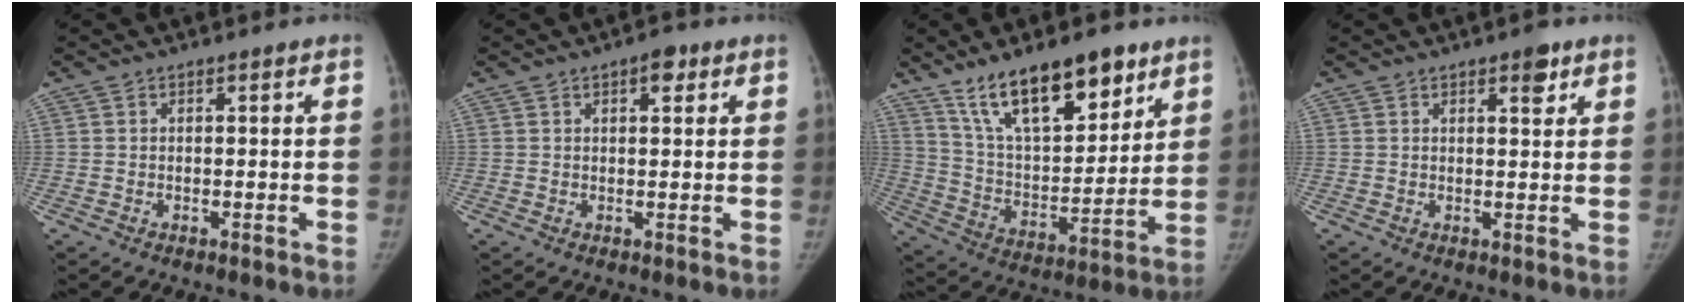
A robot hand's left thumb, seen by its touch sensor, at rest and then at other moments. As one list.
[{"total": 3.0, "force": [1.5, 1.4, 2.2], "torque": [-0.021, -0.002, 0.018]}, {"total": 19.8, "force": [12.9, 8.1, 12.8], "torque": [-0.170, -0.062, 0.233]}, {"total": 3.2, "force": [1.9, 1.3, 2.2], "torque": [-0.017, -0.009, 0.025]}]